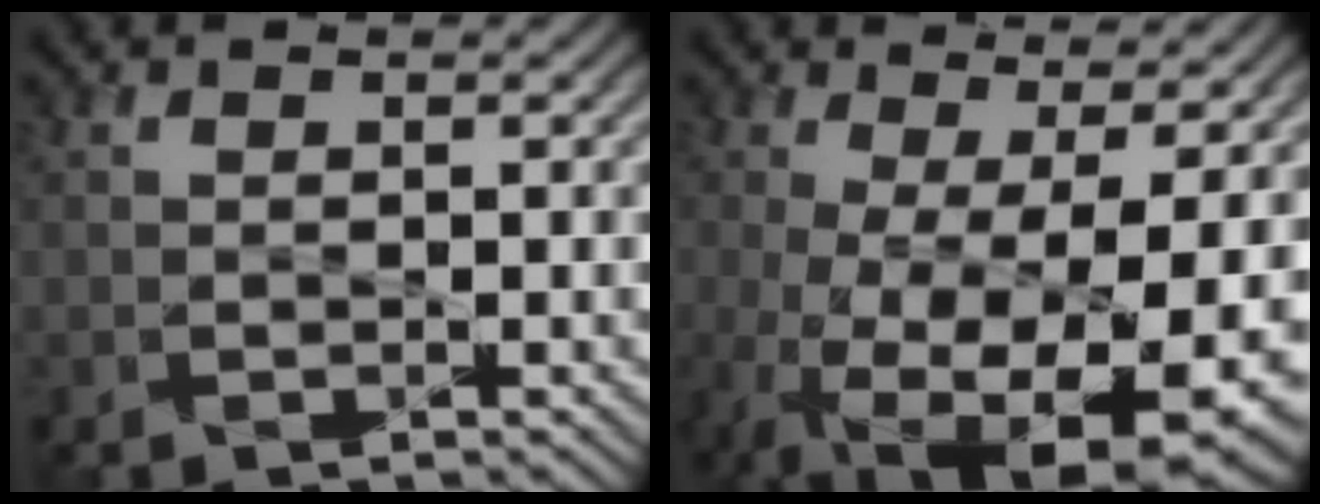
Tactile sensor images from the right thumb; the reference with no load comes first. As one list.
[{"total": 16.3, "force": [-5.8, 6.5, 13.8], "torque": [-0.272, -0.051, -0.070]}]